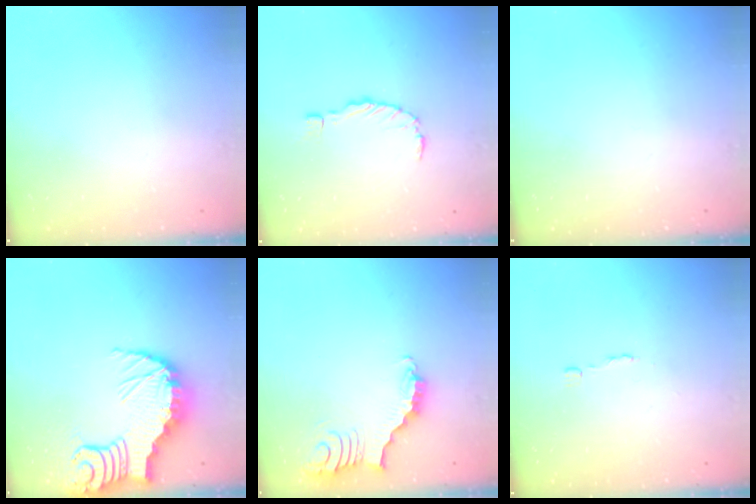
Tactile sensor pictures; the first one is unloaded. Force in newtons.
{"total": 0.0}
{"total": 0.0}
{"total": 9.3, "press": 9.2, "slide": 0.9}
{"total": 3.7, "press": 3.6, "slide": 0.7}
{"total": 1.8, "press": 1.8, "slide": 0.1}